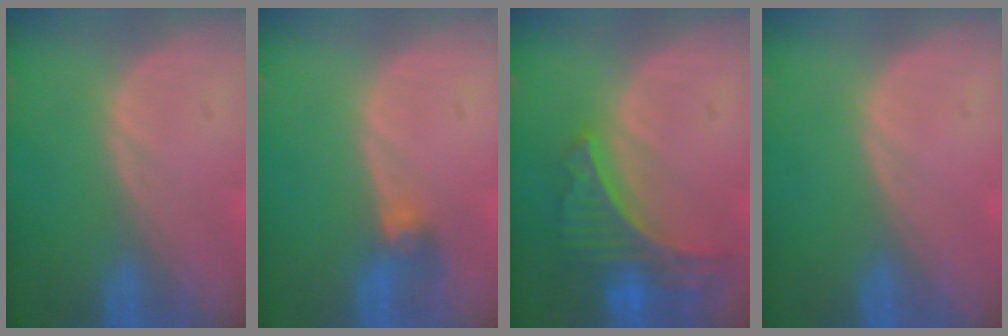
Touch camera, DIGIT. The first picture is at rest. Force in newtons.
{"total": 2.6, "press": 2.6, "slide": 0.6}
{"total": 7.9, "press": 7.0, "slide": 3.7}
{"total": 0.0}